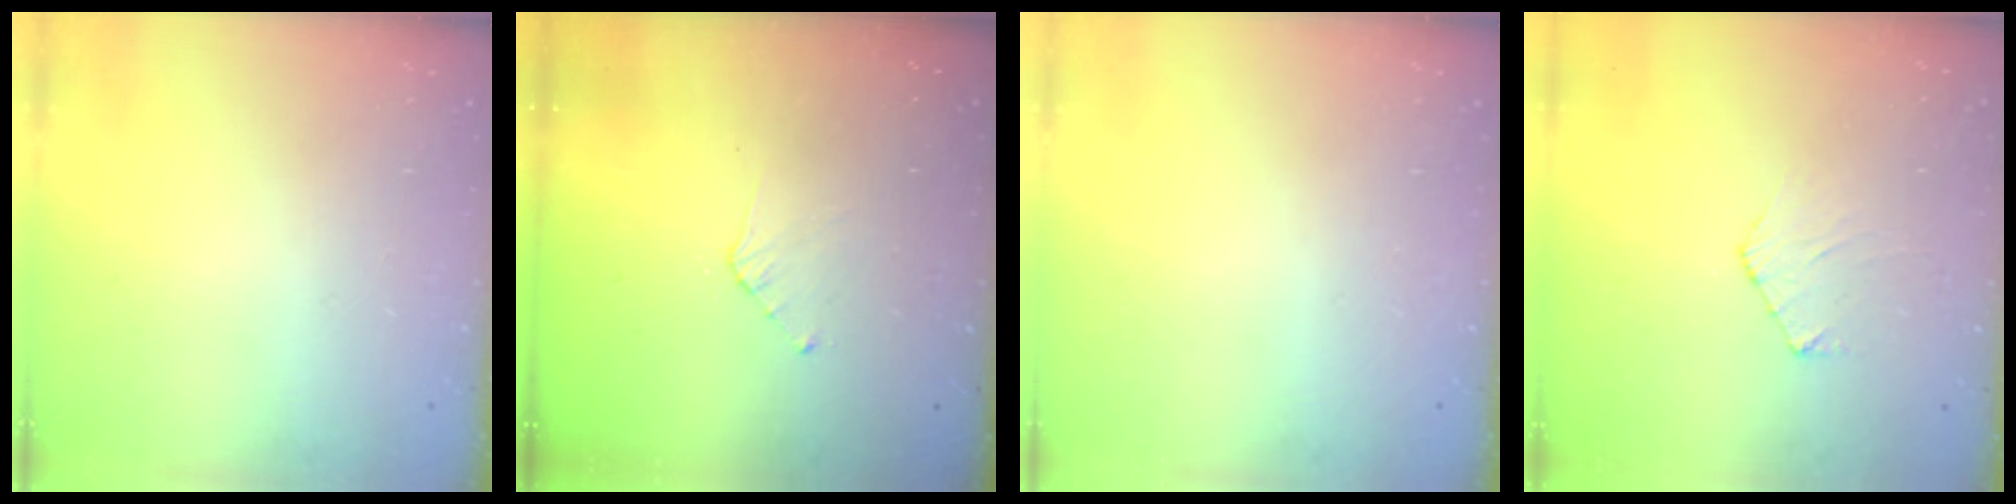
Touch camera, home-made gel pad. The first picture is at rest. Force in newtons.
{"total": 3.5, "press": 3.5, "slide": 0.3}
{"total": 0.0}
{"total": 5.4, "press": 5.4, "slide": 0.5}